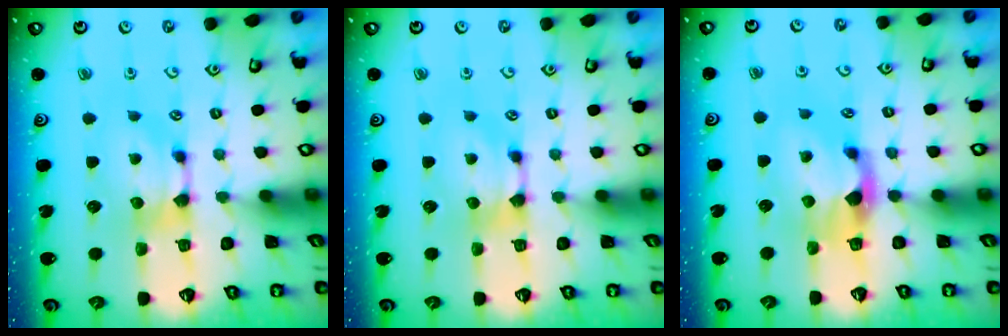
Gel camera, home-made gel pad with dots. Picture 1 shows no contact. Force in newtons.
{"total": 0.0}
{"total": 2.2, "press": 1.9, "slide": 1.2}